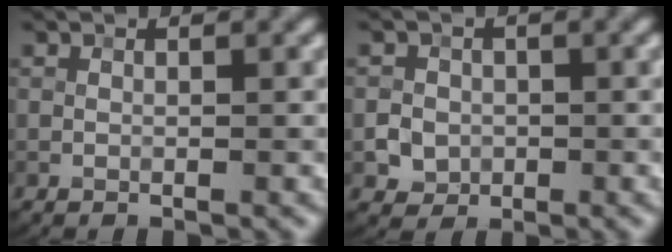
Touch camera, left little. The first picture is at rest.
{"total": 2.7, "force": [-0.3, 2.5, 0.7], "torque": [0.001, 0.003, -0.006]}